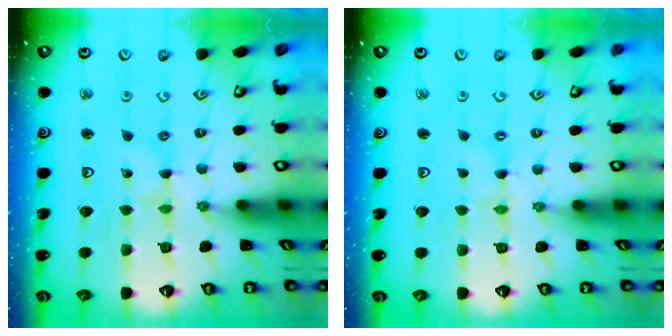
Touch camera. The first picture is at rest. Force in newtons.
{"total": 1.0, "press": 1.0, "slide": 0.2}